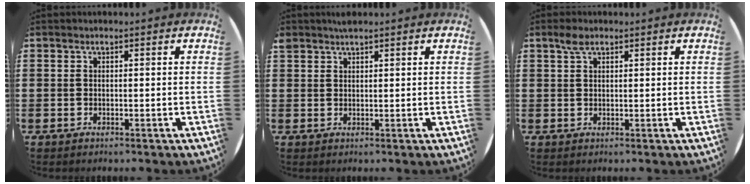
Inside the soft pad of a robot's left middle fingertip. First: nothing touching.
{"total": 1.3, "force": [1.3, 0.2, 0.1], "torque": [-0.004, 0.001, 0.025]}
{"total": 1.9, "force": [1.3, 0.9, 1.1], "torque": [-0.016, 0.001, 0.021]}